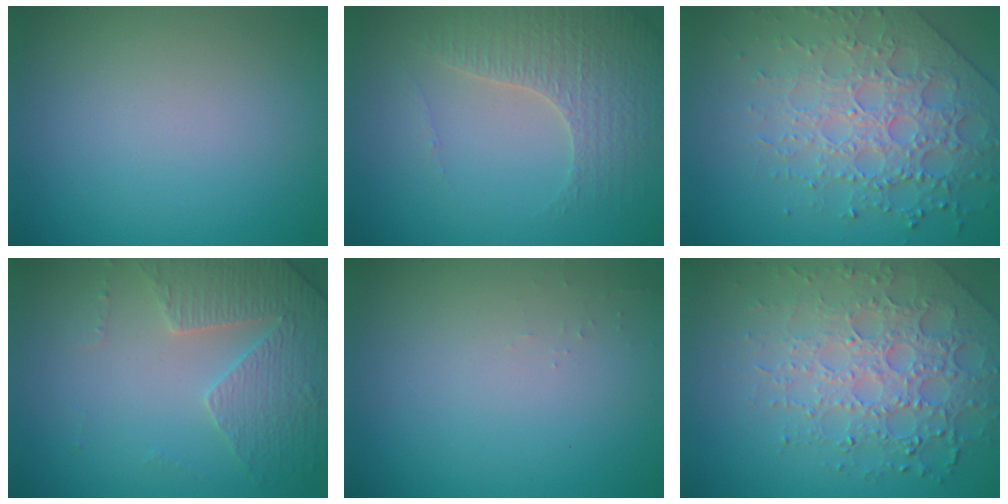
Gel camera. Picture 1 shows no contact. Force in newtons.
{"total": 3.5, "press": 3.4, "slide": 0.6}
{"total": 5.7, "press": 5.0, "slide": 2.8}
{"total": 4.6, "press": 3.6, "slide": 2.9}
{"total": 0.5, "press": 0.5, "slide": 0.2}
{"total": 6.9, "press": 5.0, "slide": 4.7}